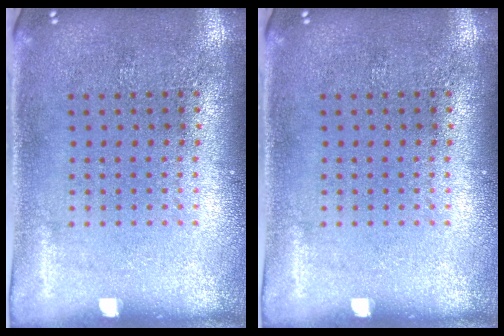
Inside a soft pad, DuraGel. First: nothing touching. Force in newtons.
{"total": 0.0}